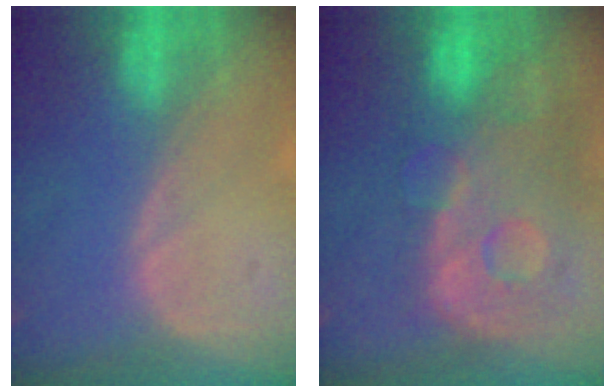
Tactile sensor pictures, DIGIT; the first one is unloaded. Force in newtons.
{"total": 12.5, "press": 10.3, "slide": 7.0}